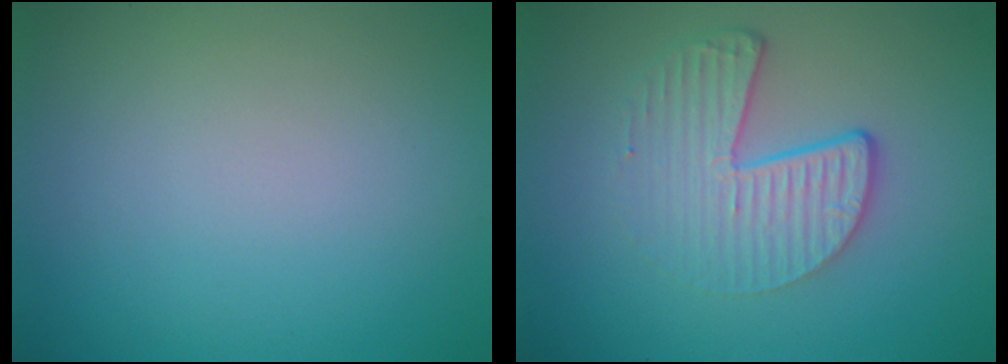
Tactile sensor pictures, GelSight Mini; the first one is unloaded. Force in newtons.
{"total": 4.7, "press": 3.1, "slide": 3.6}